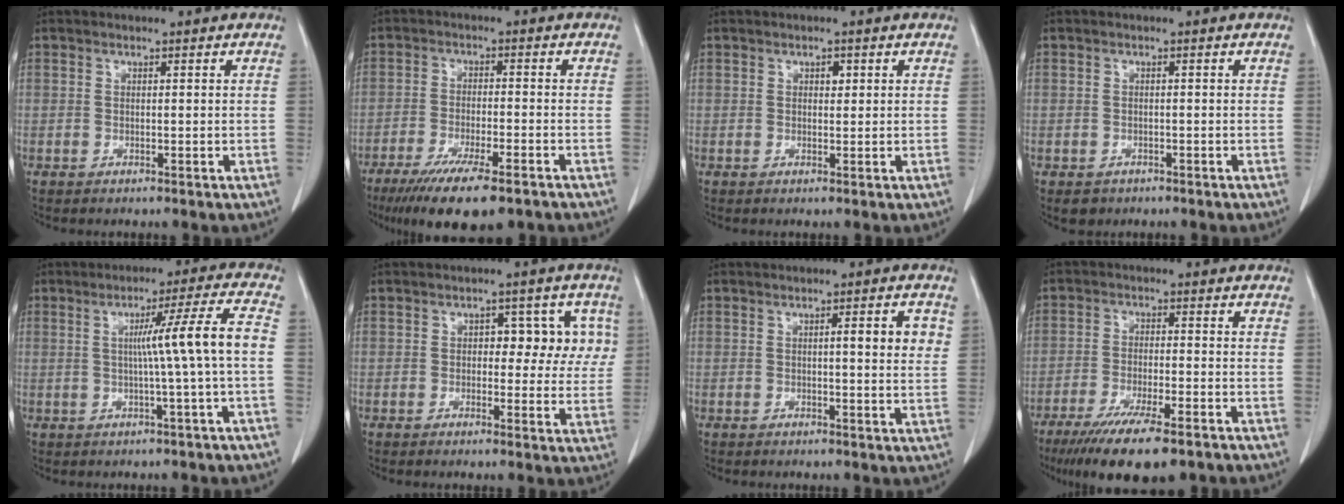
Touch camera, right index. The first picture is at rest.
{"total": 12.6, "force": [-9.0, 2.1, 8.6], "torque": [-0.140, -0.027, -0.140]}
{"total": 1.1, "force": [0.4, 0.7, 0.8], "torque": [-0.010, -0.001, 0.005]}
{"total": 2.0, "force": [-1.0, 1.7, 0.2], "torque": [-0.005, 0.005, -0.009]}
{"total": 8.5, "force": [-0.4, -2.0, 8.2], "torque": [-0.125, 0.012, 0.000]}
{"total": 6.6, "force": [1.3, 3.9, 5.2], "torque": [-0.043, 0.023, 0.015]}
{"total": 4.4, "force": [1.0, 0.5, 4.3], "torque": [-0.058, 0.002, 0.010]}
{"total": 13.0, "force": [-9.3, 2.2, 8.8], "torque": [-0.143, -0.028, -0.146]}